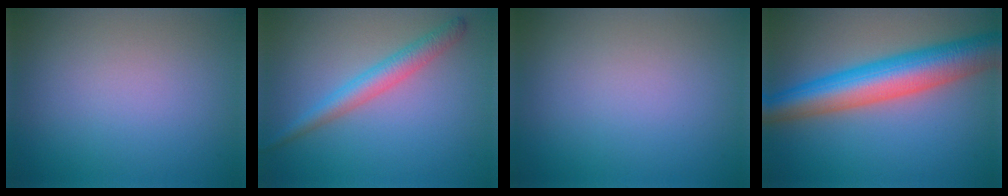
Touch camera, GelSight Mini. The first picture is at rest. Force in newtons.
{"total": 3.0, "press": 3.0, "slide": 0.1}
{"total": 0.0}
{"total": 9.0, "press": 8.9, "slide": 0.1}